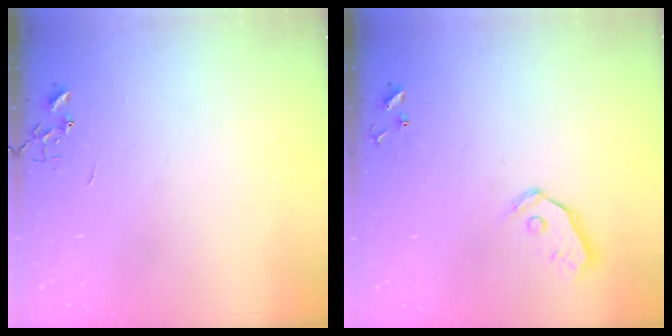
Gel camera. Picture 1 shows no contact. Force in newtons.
{"total": 4.8, "press": 4.8, "slide": 0.5}